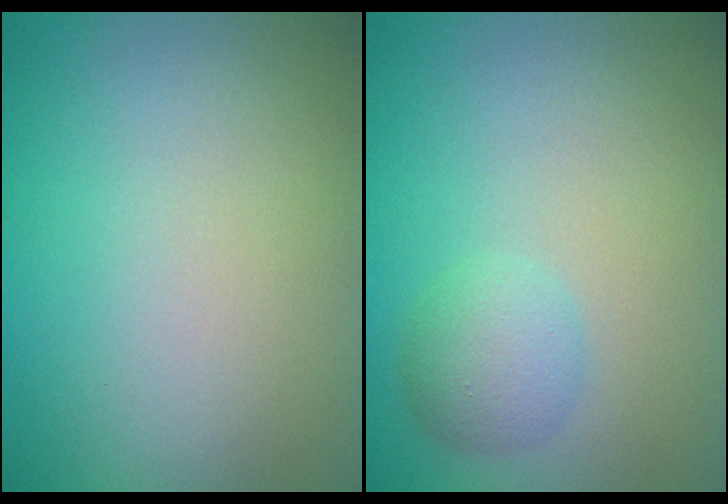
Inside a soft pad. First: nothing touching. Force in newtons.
{"total": 2.3, "press": 2.3, "slide": 0.1}